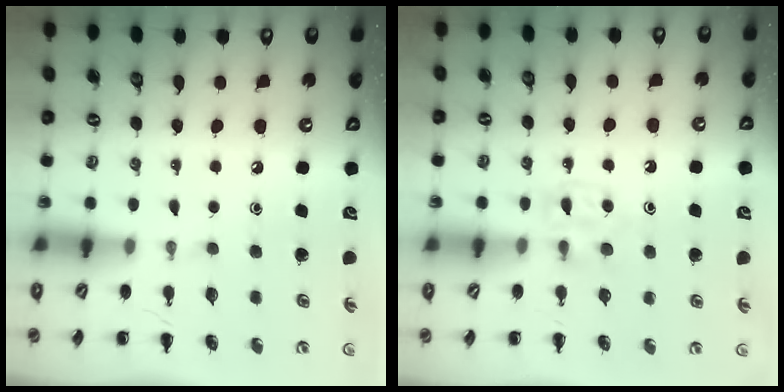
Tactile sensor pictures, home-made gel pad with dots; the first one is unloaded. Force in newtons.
{"total": 3.3, "press": 3.0, "slide": 1.3}